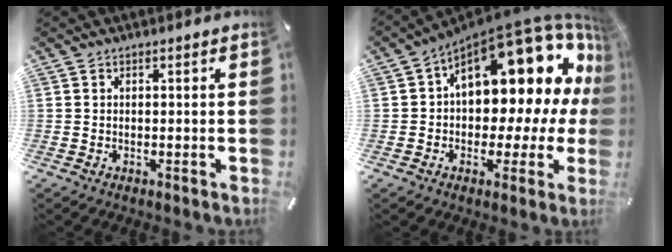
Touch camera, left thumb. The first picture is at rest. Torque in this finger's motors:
{"motor_torque": [1.18, 1.47, 1.01, 0.36, 0.19]}